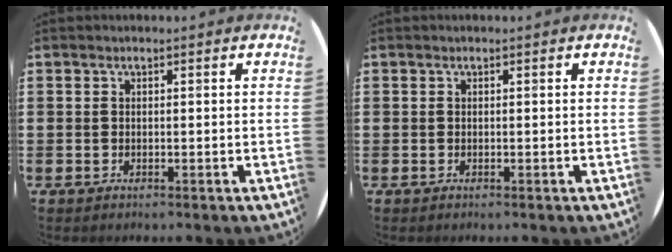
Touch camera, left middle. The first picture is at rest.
{"total": 0.0}